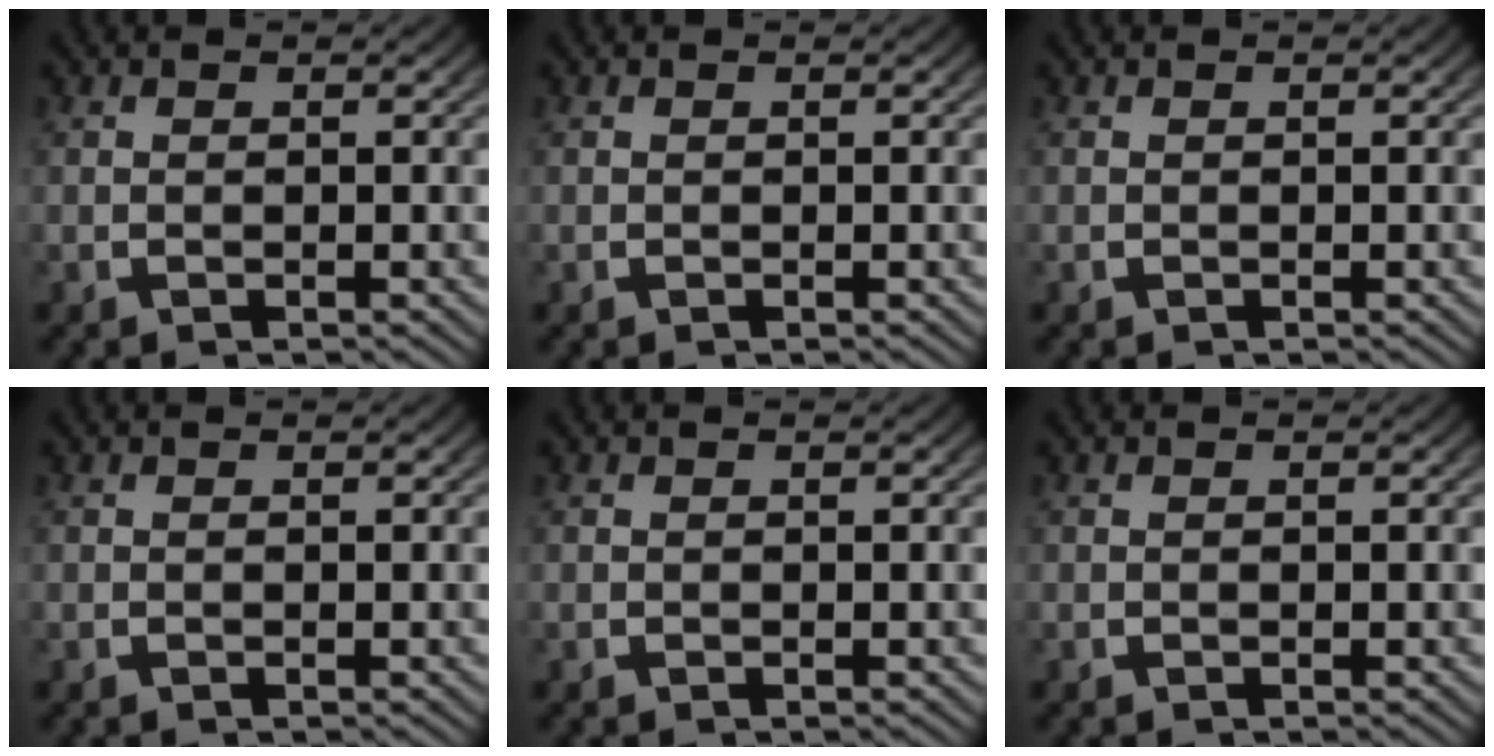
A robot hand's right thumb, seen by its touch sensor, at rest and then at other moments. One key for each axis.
{"total": 0.0}
{"total": 0.0}
{"total": 0.0}
{"total": 0.0}
{"total": 0.0}